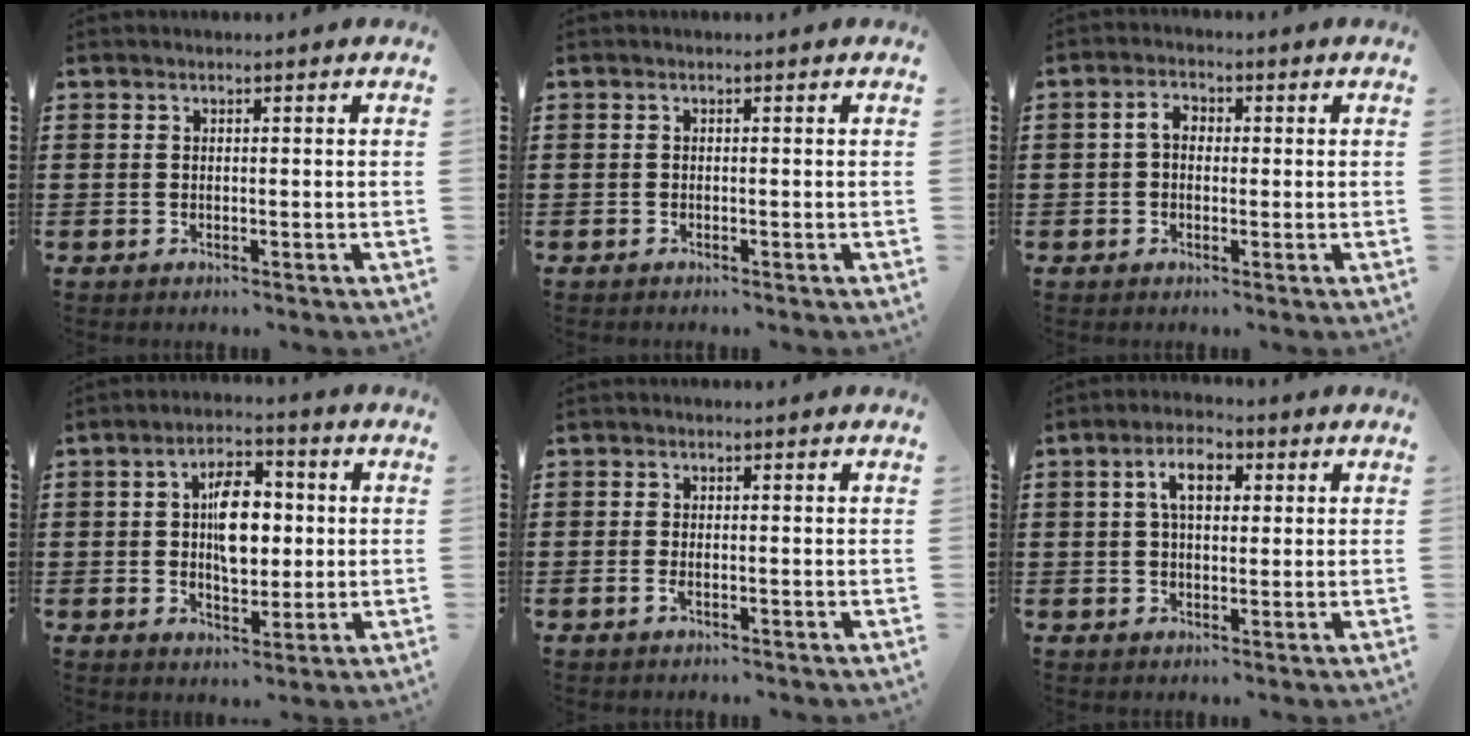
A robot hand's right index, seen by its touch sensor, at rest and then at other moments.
{"total": 0.0}
{"total": 2.9, "force": [0.0, 2.0, 2.1], "torque": [-0.051, 0.006, -0.005]}
{"total": 8.1, "force": [1.0, 4.0, 6.9], "torque": [-0.121, 0.007, 0.015]}
{"total": 1.1, "force": [-0.2, 0.2, 1.0], "torque": [-0.027, -0.009, -0.004]}
{"total": 5.0, "force": [1.4, 2.8, 3.9], "torque": [-0.080, 0.011, 0.017]}